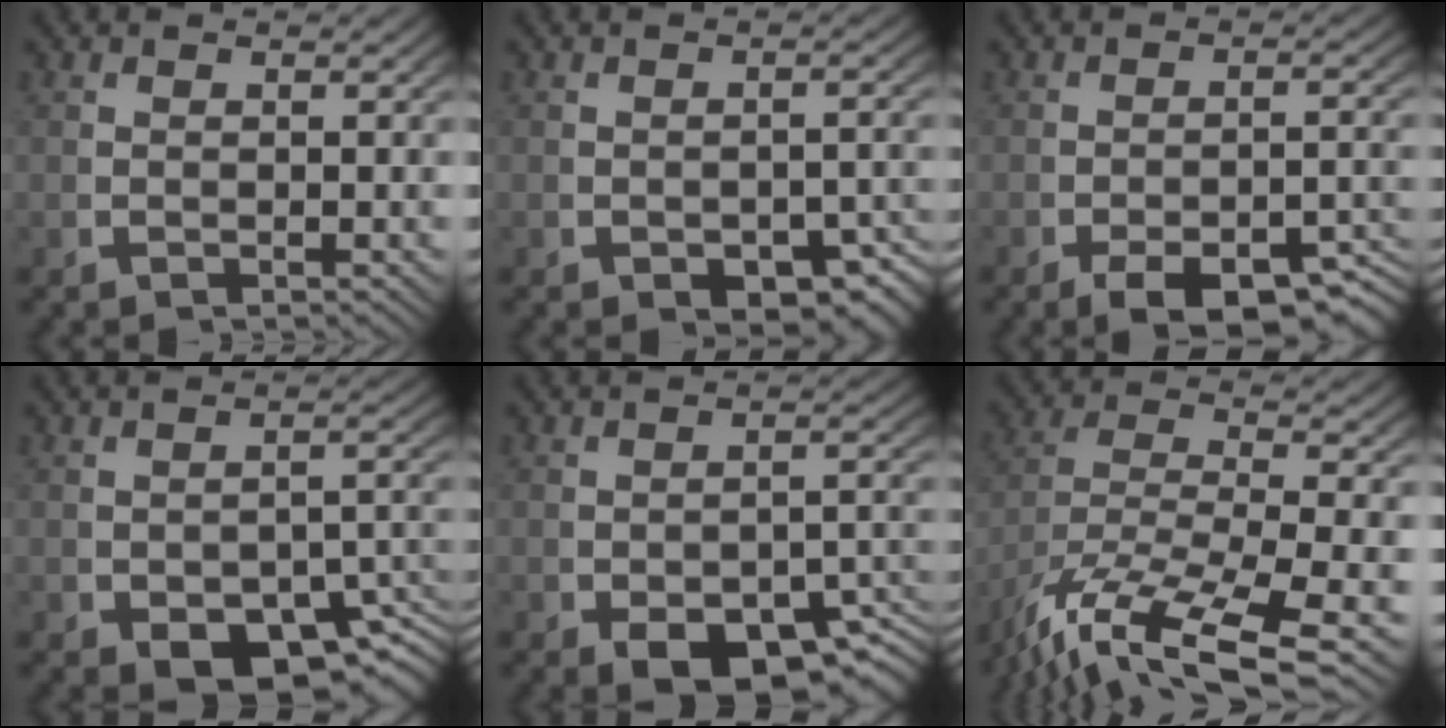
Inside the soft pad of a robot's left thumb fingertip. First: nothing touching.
{"total": 4.2, "force": [-1.9, 2.2, 3.0], "torque": [-0.044, -0.022, -0.018]}
{"total": 6.0, "force": [-3.8, 2.4, 4.0], "torque": [-0.055, -0.018, -0.051]}
{"total": 7.0, "force": [-3.6, 3.7, 4.8], "torque": [-0.075, -0.032, -0.035]}
{"total": 6.9, "force": [-3.6, 3.4, 4.8], "torque": [-0.073, -0.029, -0.040]}
{"total": 10.7, "force": [-2.6, 6.2, 8.2], "torque": [-0.193, -0.046, -0.014]}